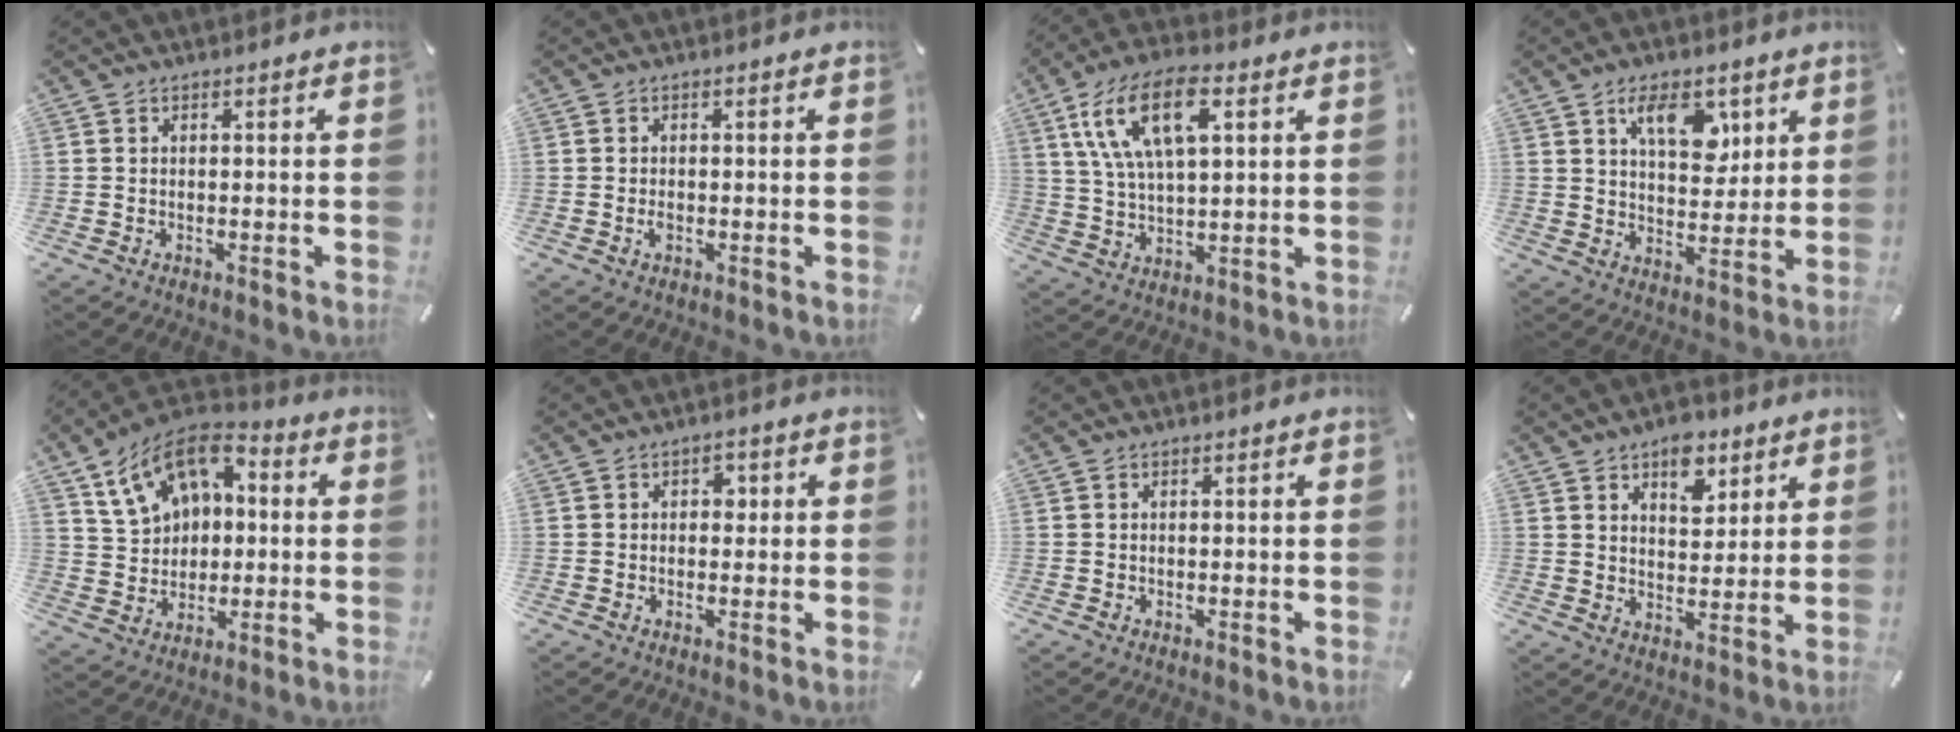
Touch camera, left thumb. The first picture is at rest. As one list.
[{"total": 1.4, "force": [-0.4, 0.8, 1.1], "torque": [-0.027, -0.004, -0.009]}, {"total": 14.4, "force": [6.3, 6.4, 11.2], "torque": [-0.243, 0.004, 0.112]}, {"total": 10.4, "force": [5.2, 5.9, 6.7], "torque": [-0.094, -0.016, 0.086]}, {"total": 14.0, "force": [5.4, 10.9, 6.9], "torque": [-0.139, -0.016, 0.103]}, {"total": 2.2, "force": [0.2, 1.8, 1.4], "torque": [-0.005, -0.001, -0.007]}, {"total": 0.0}, {"total": 8.7, "force": [5.3, 5.5, 4.3], "torque": [-0.036, -0.023, 0.086]}]